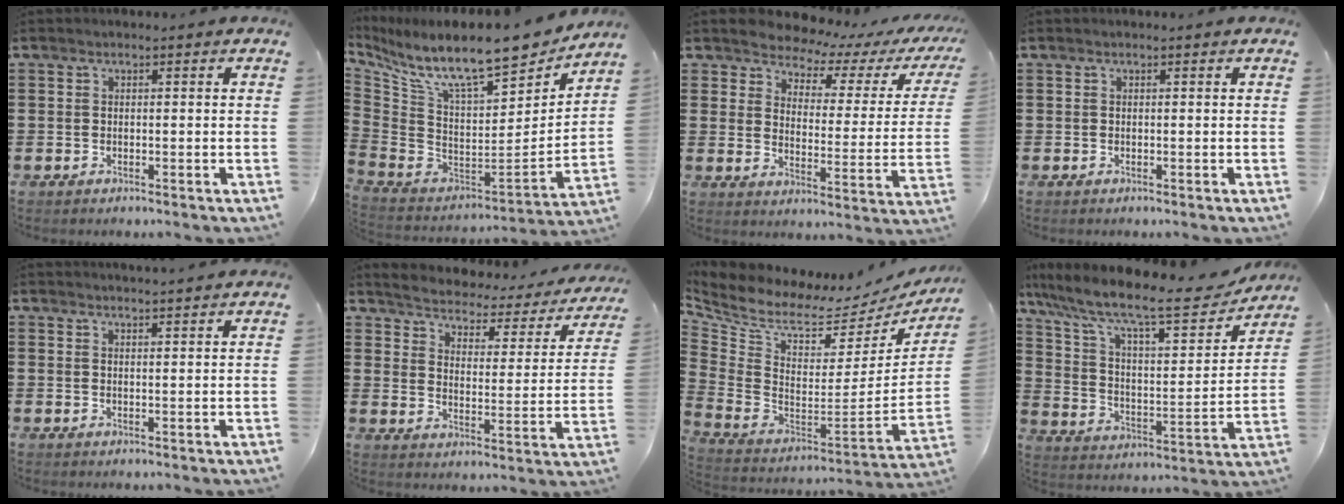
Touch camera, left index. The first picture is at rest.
{"total": 12.4, "force": [9.4, 2.5, 7.7], "torque": [-0.163, -0.072, 0.158]}
{"total": 3.9, "force": [3.7, 1.1, 0.5], "torque": [-0.040, -0.030, 0.057]}
{"total": 0.0}
{"total": 2.0, "force": [1.9, -0.4, 0.0], "torque": [-0.004, -0.004, 0.038]}
{"total": 2.3, "force": [2.2, 0.2, 0.4], "torque": [-0.028, -0.027, 0.025]}
{"total": 6.7, "force": [4.7, 3.2, 3.5], "torque": [-0.099, -0.048, 0.076]}
{"total": 12.9, "force": [10.2, 2.3, 7.6], "torque": [-0.169, -0.060, 0.168]}